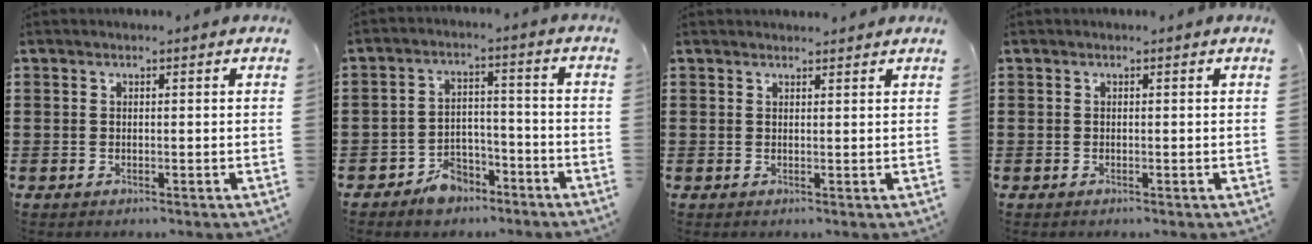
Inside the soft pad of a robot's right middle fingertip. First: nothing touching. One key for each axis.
{"total": 5.0, "fx": -4.4, "fy": 2.2, "fz": 1.0, "tx": -0.019, "ty": 0.017, "tz": -0.085}
{"total": 1.2, "fx": 1.2, "fy": -0.1, "fz": 0.1, "tx": -0.004, "ty": -0.003, "tz": 0.023}
{"total": 0.0}